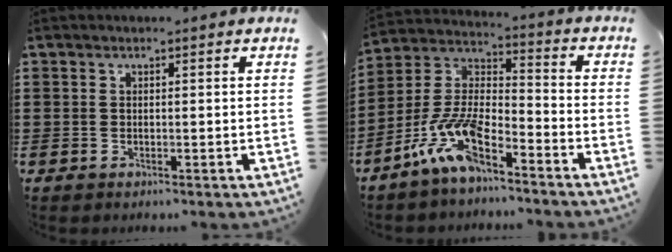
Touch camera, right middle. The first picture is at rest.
{"total": 10.8, "force": [-7.5, 3.1, 7.2], "torque": [-0.174, -0.002, -0.151]}